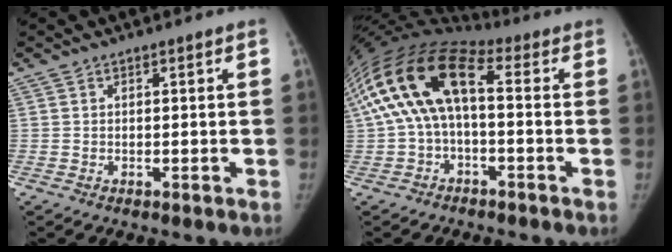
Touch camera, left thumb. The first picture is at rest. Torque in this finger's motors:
{"motor_torque": [0.50, 0.60, 2.70, -0.07, 0.82]}